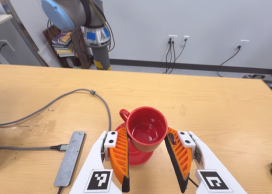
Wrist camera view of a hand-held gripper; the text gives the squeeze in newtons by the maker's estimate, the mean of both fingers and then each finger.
{"total": 6.2, "left": 6.5, "right": 5.9}